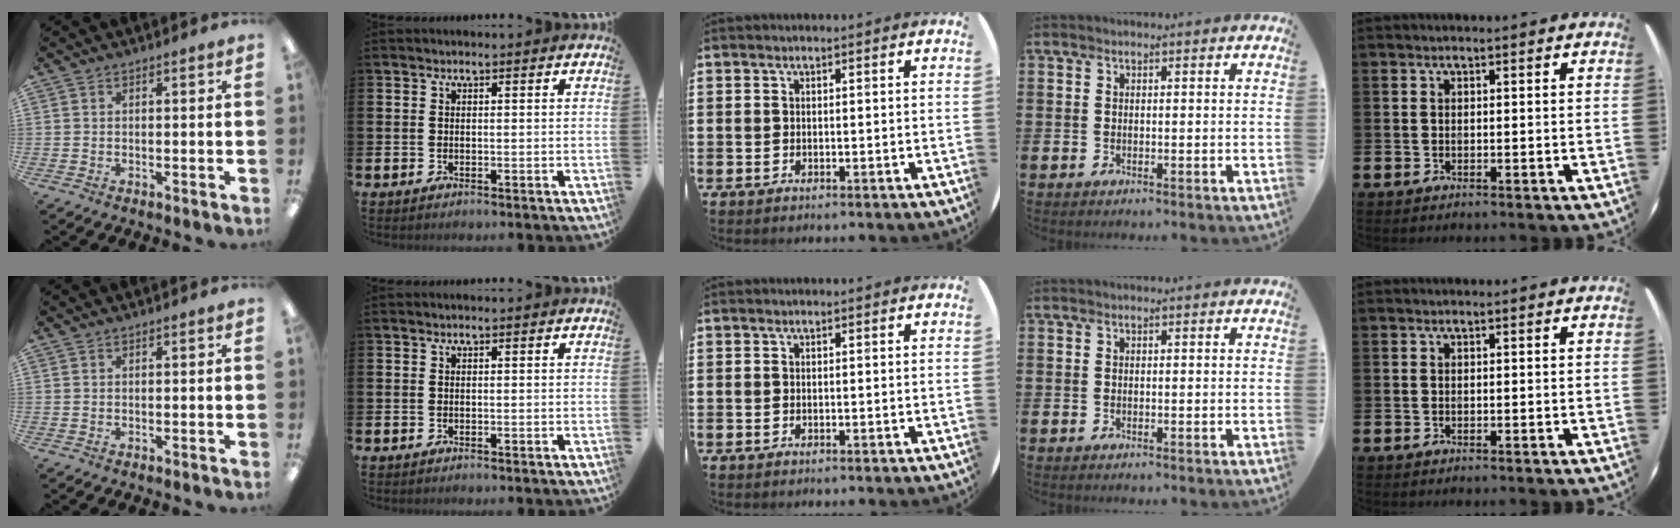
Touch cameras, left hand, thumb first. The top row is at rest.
{}